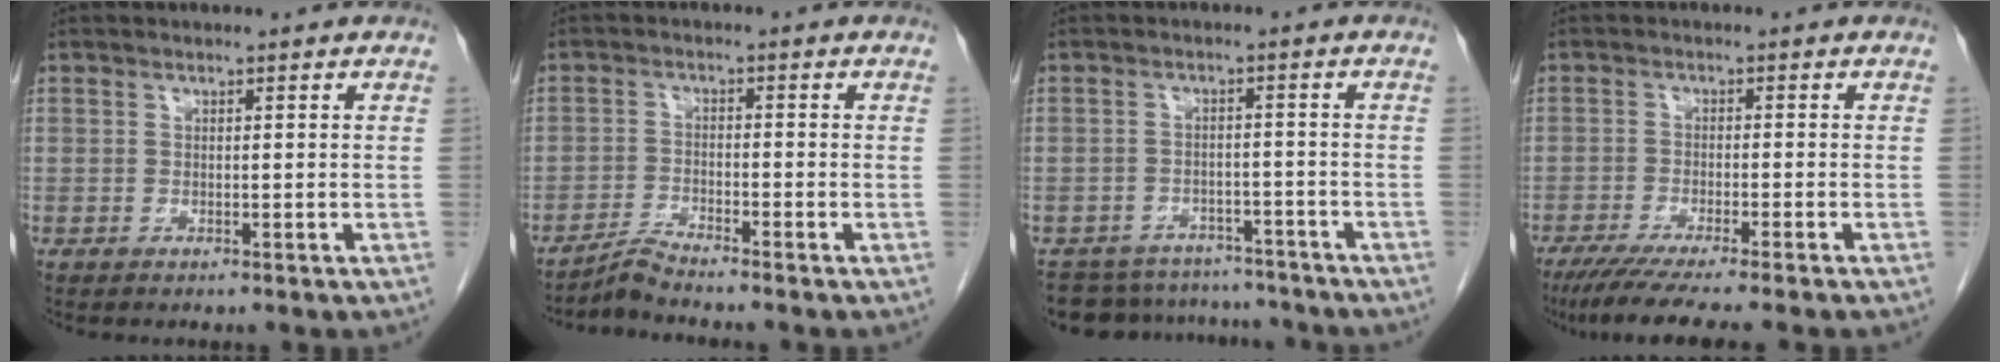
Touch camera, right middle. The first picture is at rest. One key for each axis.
{"total": 3.1, "fx": -3.0, "fy": -1.0, "fz": 0.3, "tx": -0.011, "ty": -0.019, "tz": -0.058}
{"total": 11.5, "fx": -10.7, "fy": 3.9, "fz": 1.3, "tx": -0.024, "ty": 0.012, "tz": -0.138}
{"total": 10.1, "fx": -8.3, "fy": -0.6, "fz": 5.8, "tx": -0.072, "ty": -0.030, "tz": -0.129}